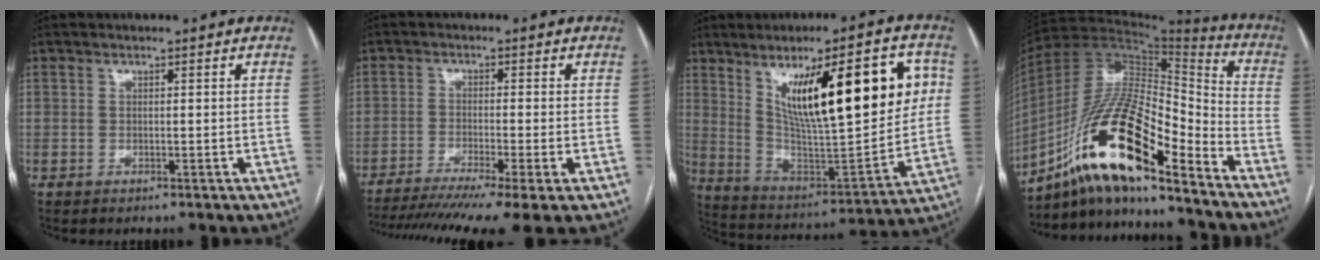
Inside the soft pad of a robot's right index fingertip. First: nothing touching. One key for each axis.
{"total": 13.7, "fx": -10.3, "fy": -0.5, "fz": 9.0, "tx": -0.136, "ty": -0.030, "tz": -0.163}
{"total": 24.3, "fx": 8.1, "fy": 5.4, "fz": 22.3, "tx": -0.343, "ty": 0.012, "tz": 0.135}
{"total": 19.1, "fx": -12.2, "fy": 3.9, "fz": 14.2, "tx": -0.272, "ty": 0.012, "tz": -0.212}